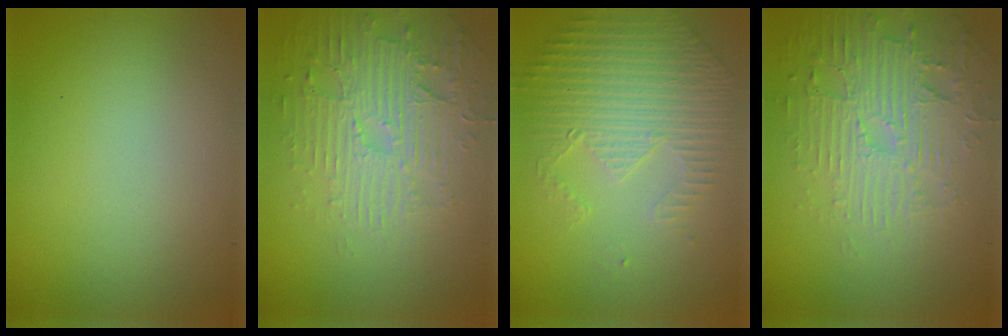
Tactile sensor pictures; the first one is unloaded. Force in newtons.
{"total": 4.4, "press": 4.0, "slide": 1.8}
{"total": 4.6, "press": 3.5, "slide": 3.0}
{"total": 4.4, "press": 4.0, "slide": 1.8}